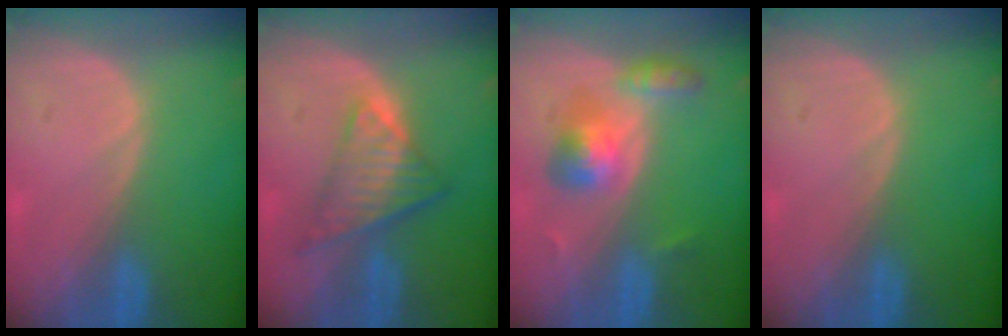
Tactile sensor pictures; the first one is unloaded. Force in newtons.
{"total": 7.6, "press": 6.4, "slide": 4.1}
{"total": 5.5, "press": 5.3, "slide": 1.6}
{"total": 0.0}